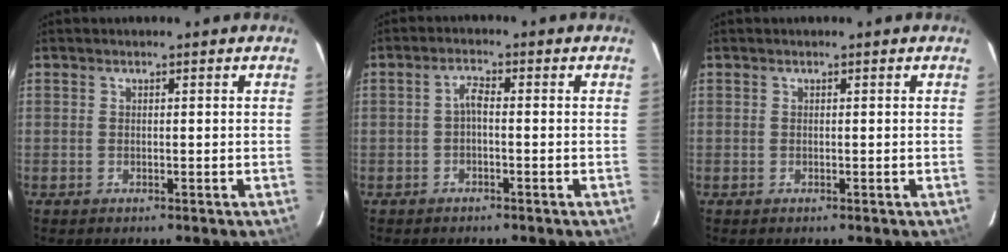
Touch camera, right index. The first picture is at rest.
{"total": 1.9, "force": [-0.7, 0.5, 1.7], "torque": [-0.036, 0.008, -0.015]}
{"total": 0.0}